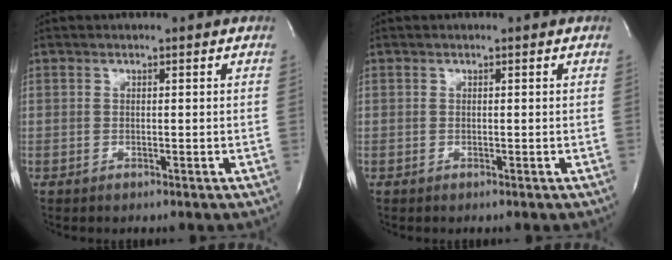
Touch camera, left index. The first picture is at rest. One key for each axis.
{"total": 0.0}